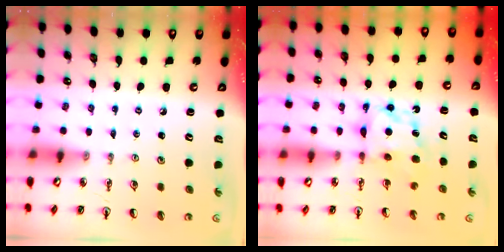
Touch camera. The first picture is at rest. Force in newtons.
{"total": 7.2, "press": 7.2, "slide": 0.3}